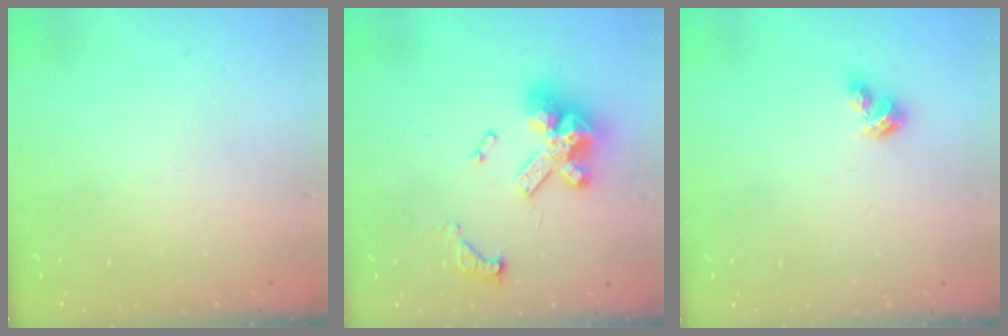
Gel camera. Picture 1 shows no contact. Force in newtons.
{"total": 14.5, "press": 14.5, "slide": 0.9}
{"total": 2.9, "press": 2.8, "slide": 0.5}